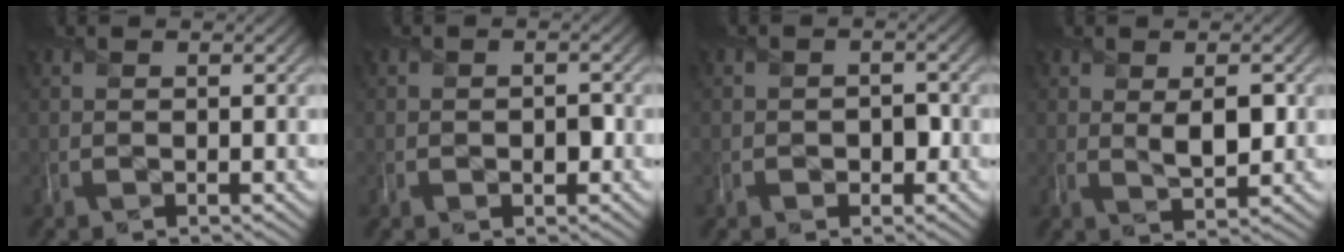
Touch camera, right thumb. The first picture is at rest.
{"total": 2.0, "force": [-0.7, 1.5, 1.1], "torque": [-0.016, -0.007, -0.012]}
{"total": 2.3, "force": [-0.8, 1.8, 1.1], "torque": [-0.016, -0.006, -0.013]}
{"total": 3.9, "force": [0.6, 1.9, 3.4], "torque": [-0.063, -0.004, 0.012]}